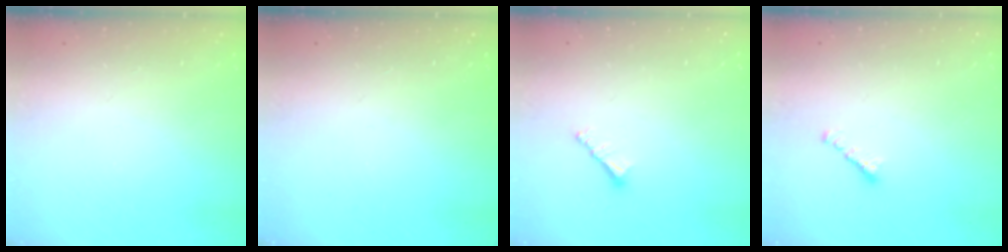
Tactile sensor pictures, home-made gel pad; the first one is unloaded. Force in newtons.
{"total": 0.0}
{"total": 2.9, "press": 2.9, "slide": 0.3}
{"total": 2.7, "press": 2.6, "slide": 0.8}